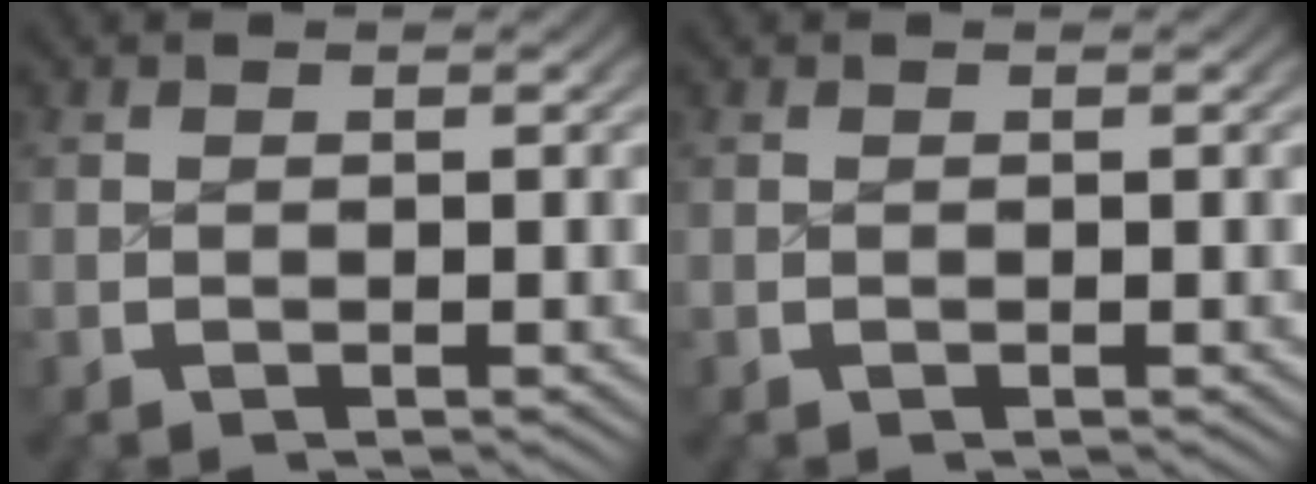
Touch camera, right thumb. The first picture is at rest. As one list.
[{"total": 0.0}]